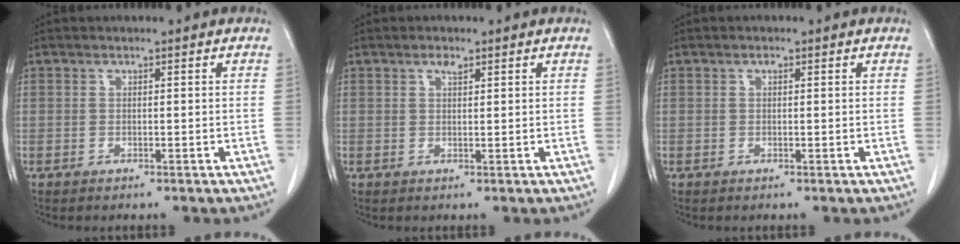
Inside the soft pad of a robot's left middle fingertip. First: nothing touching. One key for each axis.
{"total": 1.5, "fx": 1.0, "fy": 0.4, "fz": 1.0, "tx": -0.018, "ty": -0.001, "tz": 0.016}
{"total": 0.6, "fx": 0.3, "fy": 0.2, "fz": 0.5, "tx": -0.009, "ty": -0.001, "tz": 0.005}